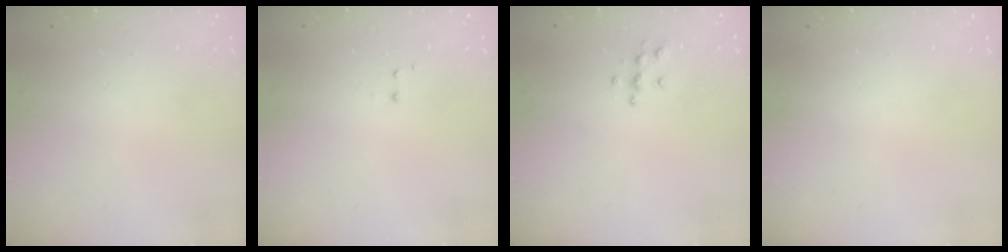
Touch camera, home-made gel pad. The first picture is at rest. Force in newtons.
{"total": 1.2, "press": 1.0, "slide": 0.6}
{"total": 6.2, "press": 6.1, "slide": 0.6}
{"total": 0.0}